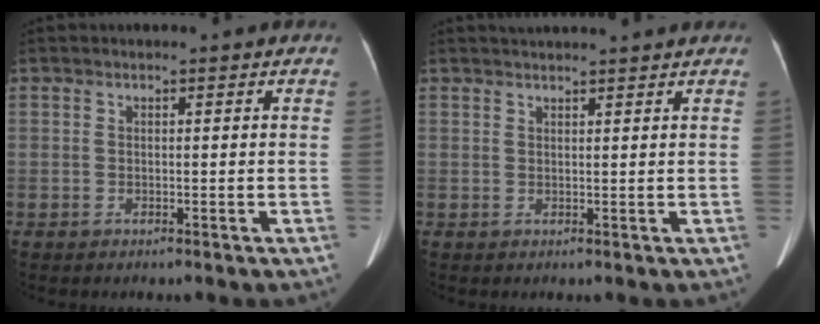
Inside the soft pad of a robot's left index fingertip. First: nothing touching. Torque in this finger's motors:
{"motor_torque": [0.70, -1.44, -0.04, 0.04]}